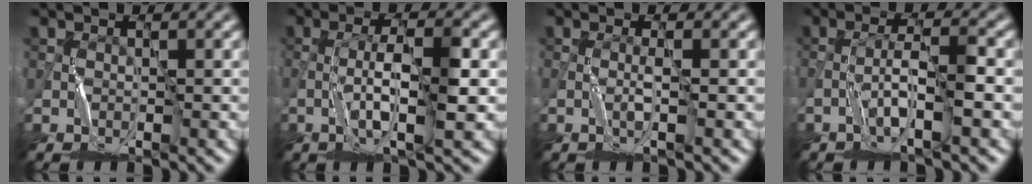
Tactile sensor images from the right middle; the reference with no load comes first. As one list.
[{"total": 4.1, "force": [-0.9, 0.3, 4.0], "torque": [-0.082, 0.008, -0.021]}, {"total": 1.0, "force": [-0.1, -1.0, 0.0], "torque": [-0.008, 0.002, -0.005]}, {"total": 2.8, "force": [-1.5, -0.4, 2.3], "torque": [-0.046, 0.011, -0.032]}]